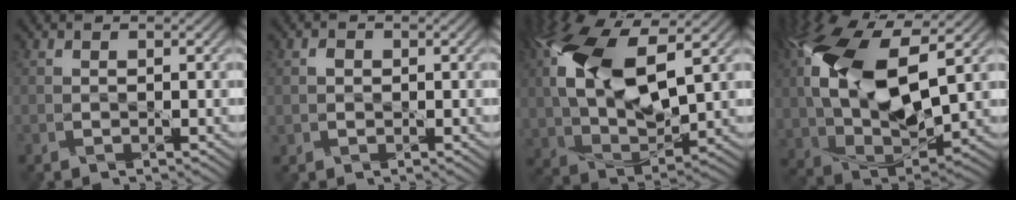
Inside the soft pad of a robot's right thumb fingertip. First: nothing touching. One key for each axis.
{"total": 1.0, "fx": 0.1, "fy": 1.0, "fz": 0.0, "tx": 0.001, "ty": 0.003, "tz": 0.001}
{"total": 14.4, "fx": 4.2, "fy": 7.6, "fz": 11.6, "tx": -0.268, "ty": 0.013, "tz": 0.084}
{"total": 16.2, "fx": 3.7, "fy": 8.7, "fz": 13.1, "tx": -0.299, "ty": 0.008, "tz": 0.075}